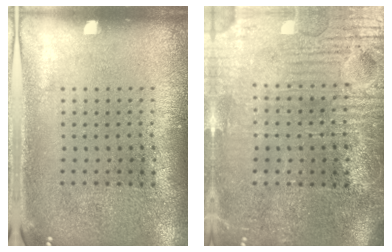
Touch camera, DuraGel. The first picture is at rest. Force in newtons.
{"total": 4.0, "press": 3.7, "slide": 1.4}